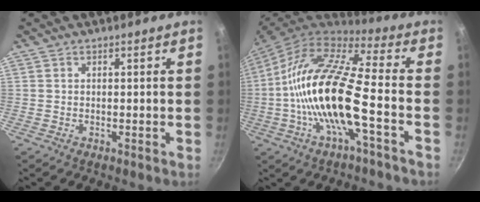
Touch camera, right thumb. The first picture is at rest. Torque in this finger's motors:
{"motor_torque": [-0.27, 1.59, 2.41, -0.35, 0.82]}